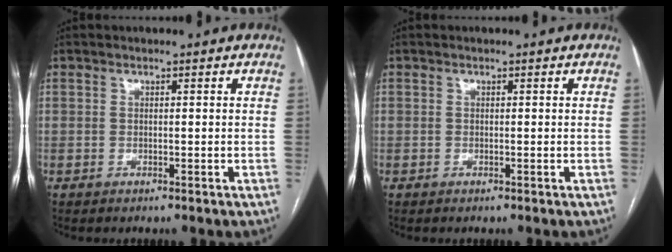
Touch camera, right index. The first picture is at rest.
{"total": 0.0}